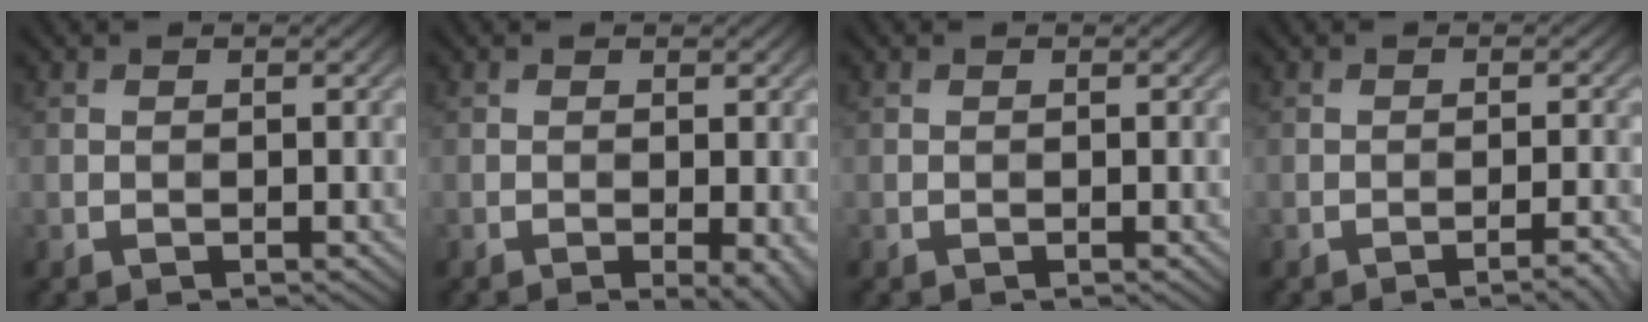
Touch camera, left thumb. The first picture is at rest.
{"total": 2.4, "force": [-0.7, 0.5, 2.3], "torque": [-0.032, -0.006, -0.009]}
{"total": 0.0}
{"total": 2.5, "force": [-1.6, 0.3, 1.8], "torque": [-0.024, 0.009, -0.028]}